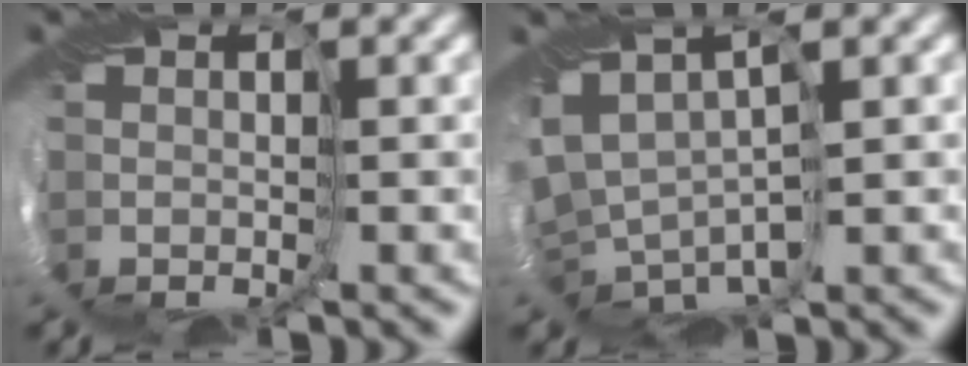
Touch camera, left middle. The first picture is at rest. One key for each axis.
{"total": 3.6, "fx": -0.1, "fy": 2.3, "fz": 2.7, "tx": -0.075, "ty": 0.011, "tz": 0.028}